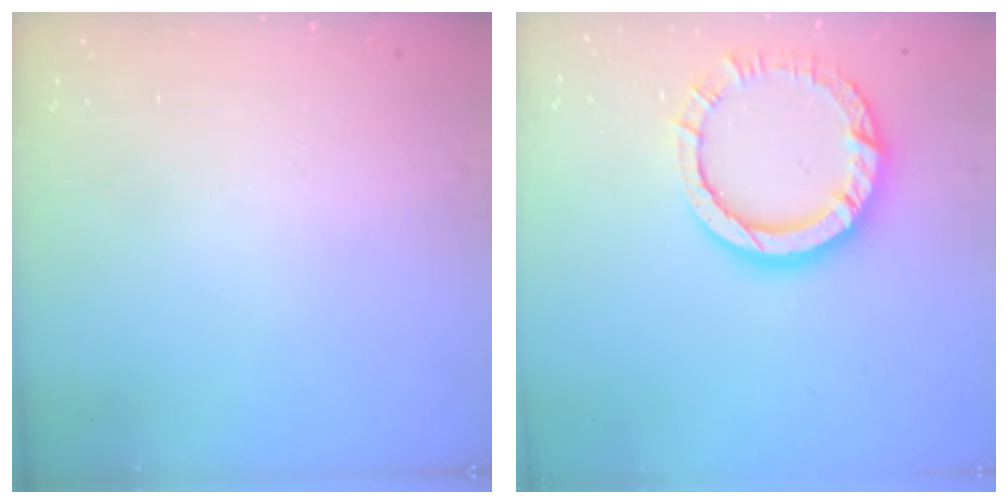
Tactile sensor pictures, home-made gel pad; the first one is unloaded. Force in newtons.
{"total": 11.6, "press": 11.6, "slide": 0.8}